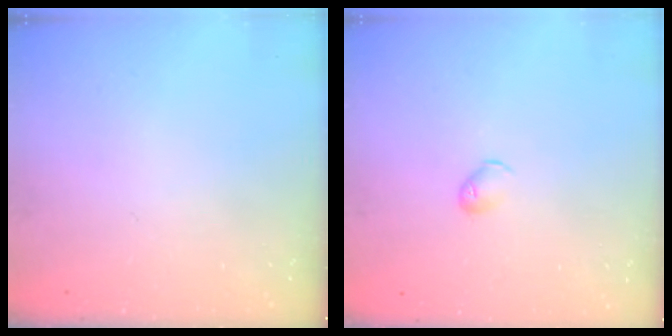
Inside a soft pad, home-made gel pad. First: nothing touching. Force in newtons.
{"total": 4.2, "press": 4.2, "slide": 0.8}